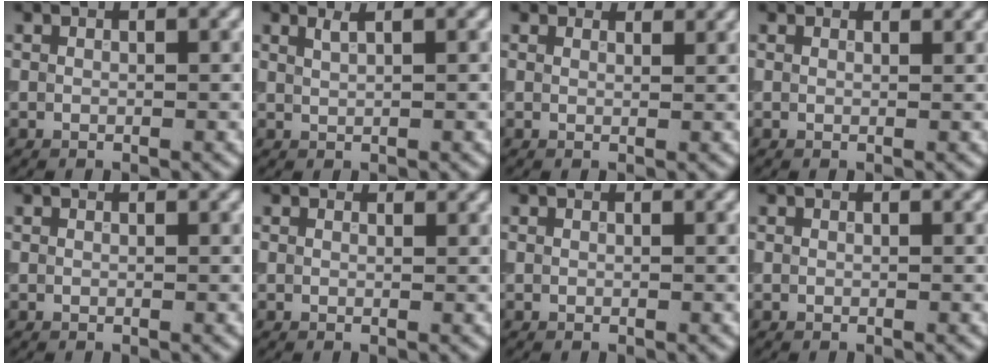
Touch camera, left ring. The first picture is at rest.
{"total": 1.3, "force": [0.9, 0.5, 0.9], "torque": [-0.012, 0.004, 0.011]}
{"total": 3.0, "force": [2.8, 1.0, 0.7], "torque": [-0.013, -0.005, 0.036]}
{"total": 1.6, "force": [1.5, 0.4, 0.3], "torque": [-0.011, -0.004, 0.013]}
{"total": 0.0}
{"total": 1.2, "force": [1.1, 0.3, 0.2], "torque": [-0.007, -0.007, 0.008]}
{"total": 0.0}
{"total": 0.0}